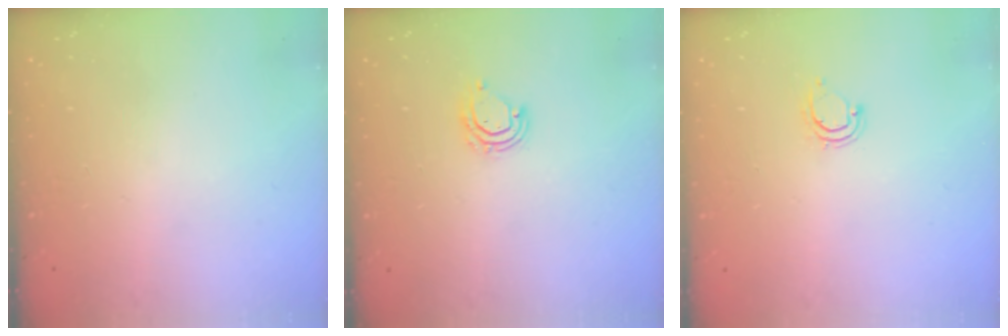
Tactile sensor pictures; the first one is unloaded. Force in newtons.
{"total": 5.2, "press": 5.2, "slide": 0.4}
{"total": 3.9, "press": 3.9, "slide": 0.3}